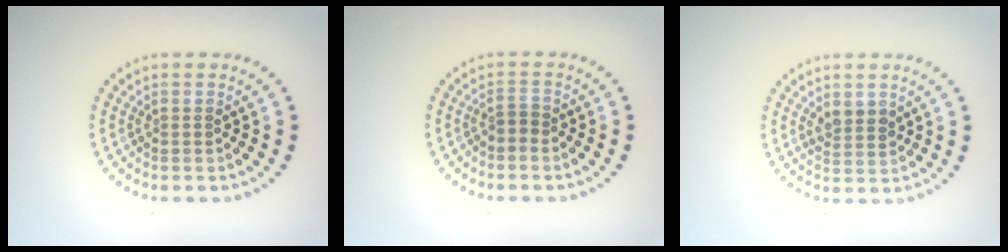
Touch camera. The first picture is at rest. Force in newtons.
{"total": 1.2, "press": 0.8, "slide": 0.8}
{"total": 1.9, "press": 1.8, "slide": 0.6}